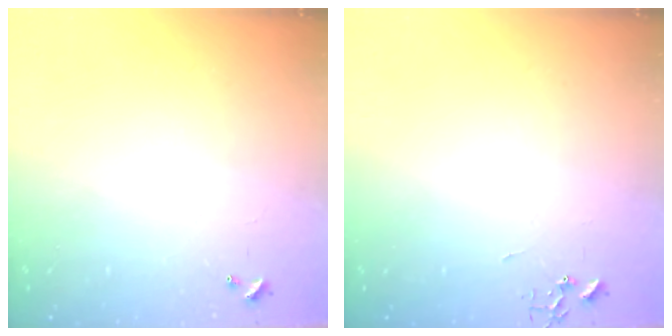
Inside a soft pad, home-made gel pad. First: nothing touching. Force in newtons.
{"total": 0.0}